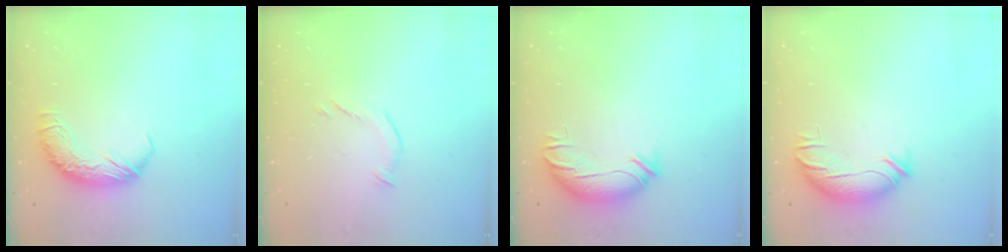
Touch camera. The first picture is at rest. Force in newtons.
{"total": 5.2, "press": 5.0, "slide": 1.2}
{"total": 3.8, "press": 3.4, "slide": 1.7}
{"total": 3.8, "press": 3.4, "slide": 1.7}